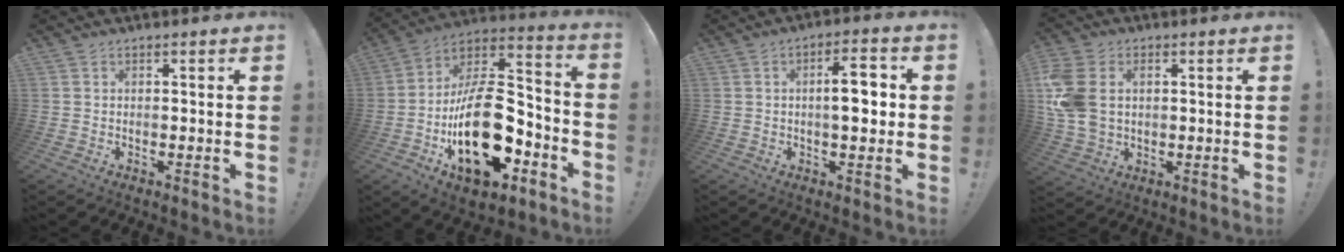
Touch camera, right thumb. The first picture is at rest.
{"total": 26.8, "force": [-8.3, 14.3, 21.0], "torque": [-0.379, 0.054, -0.126]}
{"total": 8.3, "force": [0.2, 3.1, 7.7], "torque": [-0.106, 0.004, -0.005]}
{"total": 11.9, "force": [2.2, 8.6, 8.0], "torque": [-0.161, -0.009, 0.040]}